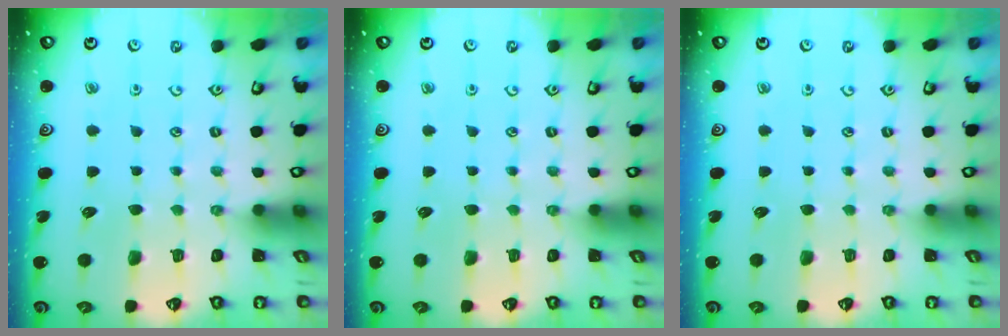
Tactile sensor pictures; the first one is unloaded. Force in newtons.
{"total": 0.0}
{"total": 0.0}